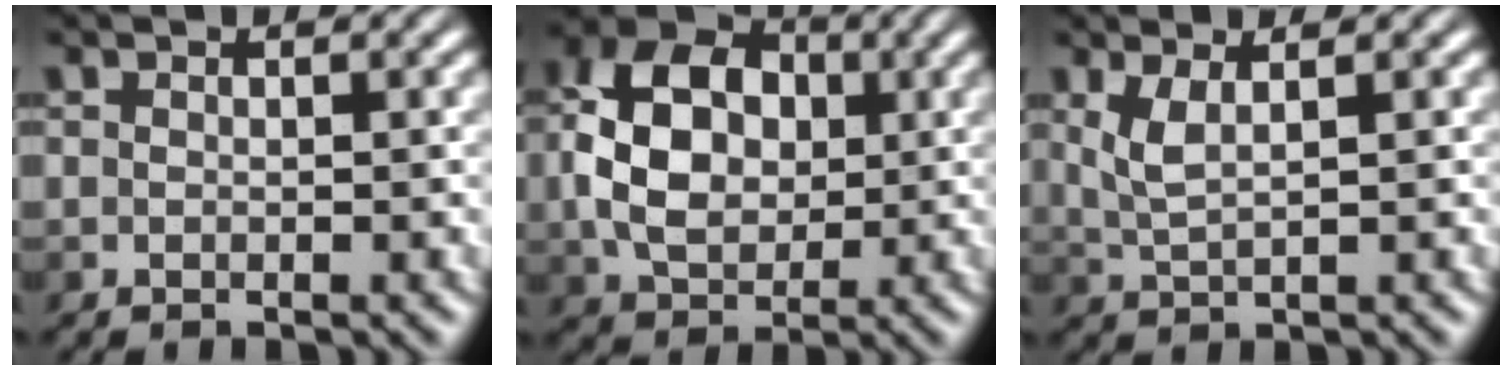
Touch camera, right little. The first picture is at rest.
{"total": 8.0, "force": [-0.4, 5.8, 5.6], "torque": [-0.109, 0.003, -0.011]}
{"total": 2.6, "force": [0.4, 0.8, 2.4], "torque": [-0.062, -0.002, 0.011]}